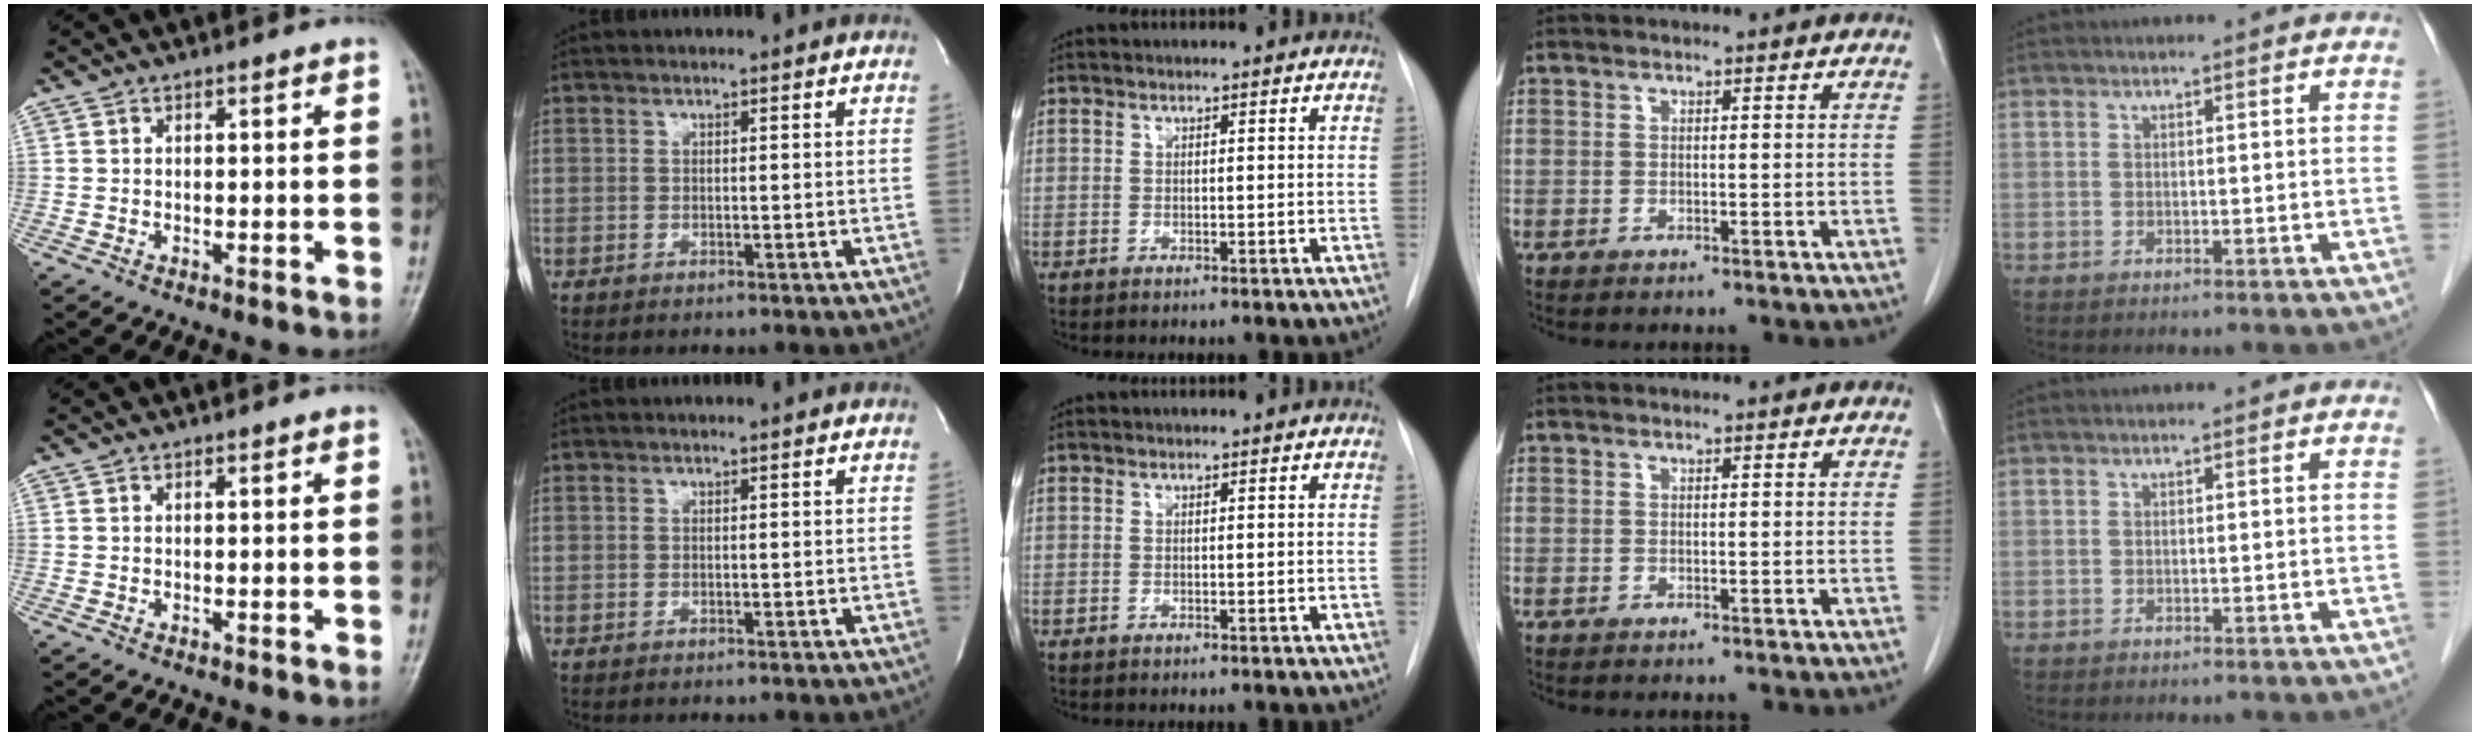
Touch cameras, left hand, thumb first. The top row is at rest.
{}